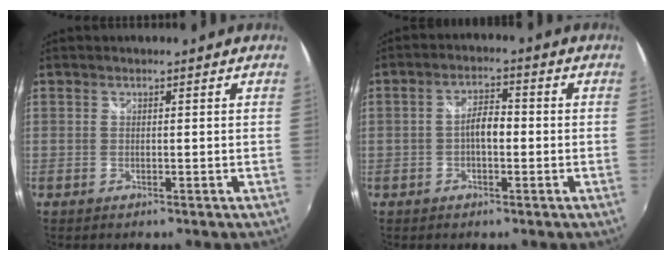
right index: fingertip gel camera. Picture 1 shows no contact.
{"total": 4.2, "force": [-0.8, 1.9, 3.6], "torque": [-0.066, 0.011, -0.015]}